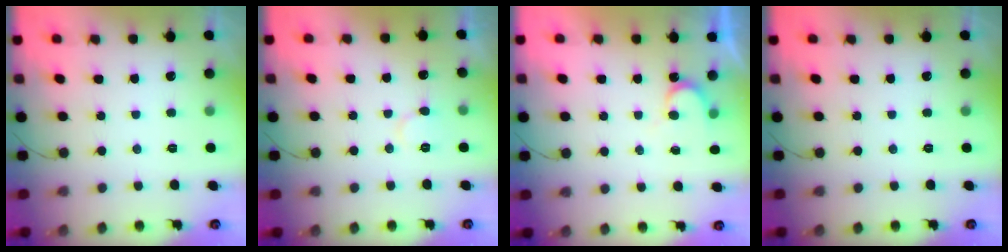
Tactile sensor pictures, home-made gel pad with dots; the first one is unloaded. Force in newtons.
{"total": 6.4, "press": 6.4, "slide": 0.2}
{"total": 3.9, "press": 3.9, "slide": 0.4}
{"total": 0.0}